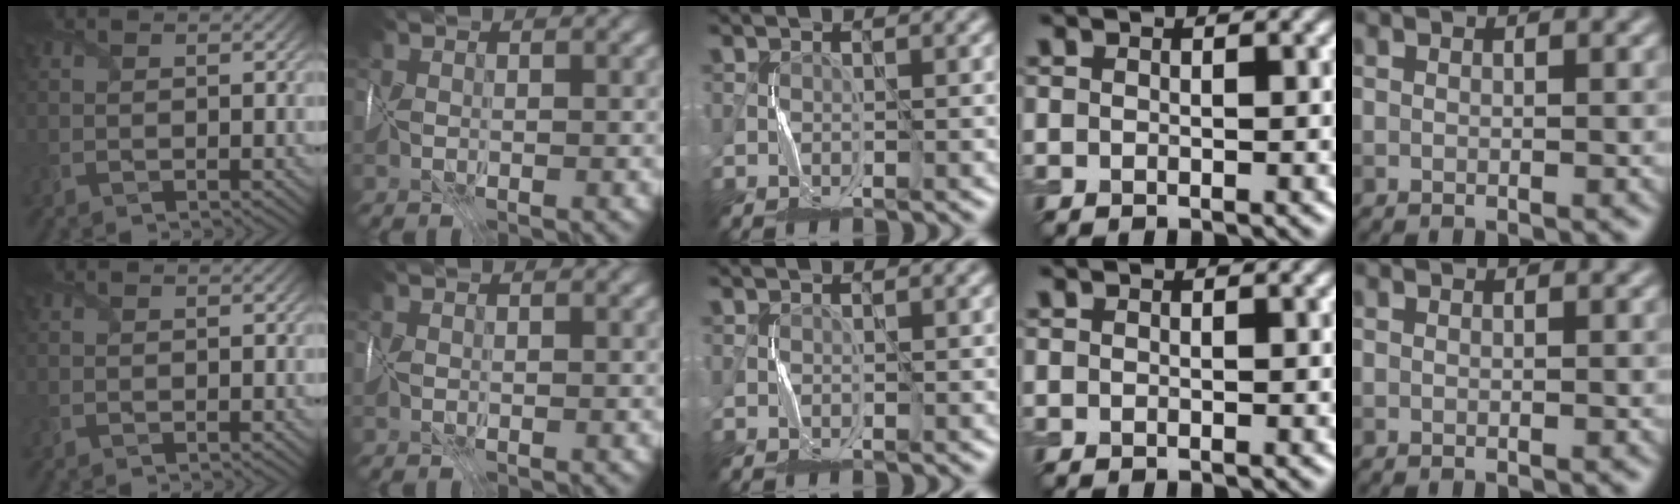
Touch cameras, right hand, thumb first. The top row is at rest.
{}